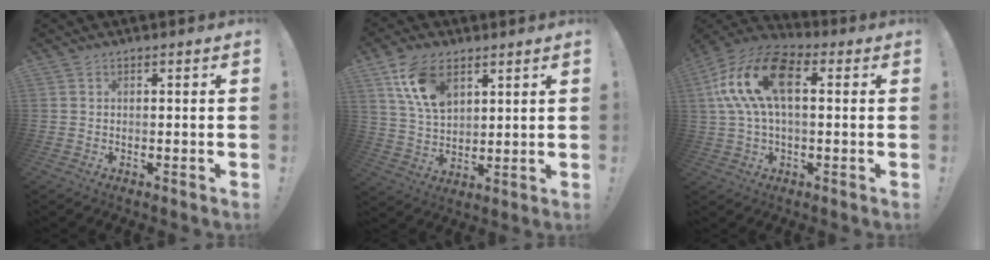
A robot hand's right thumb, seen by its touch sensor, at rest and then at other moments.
{"total": 13.0, "force": [6.7, 7.8, 8.0], "torque": [-0.150, -0.016, 0.128]}
{"total": 18.2, "force": [4.4, 10.0, 14.6], "torque": [-0.276, 0.008, 0.075]}